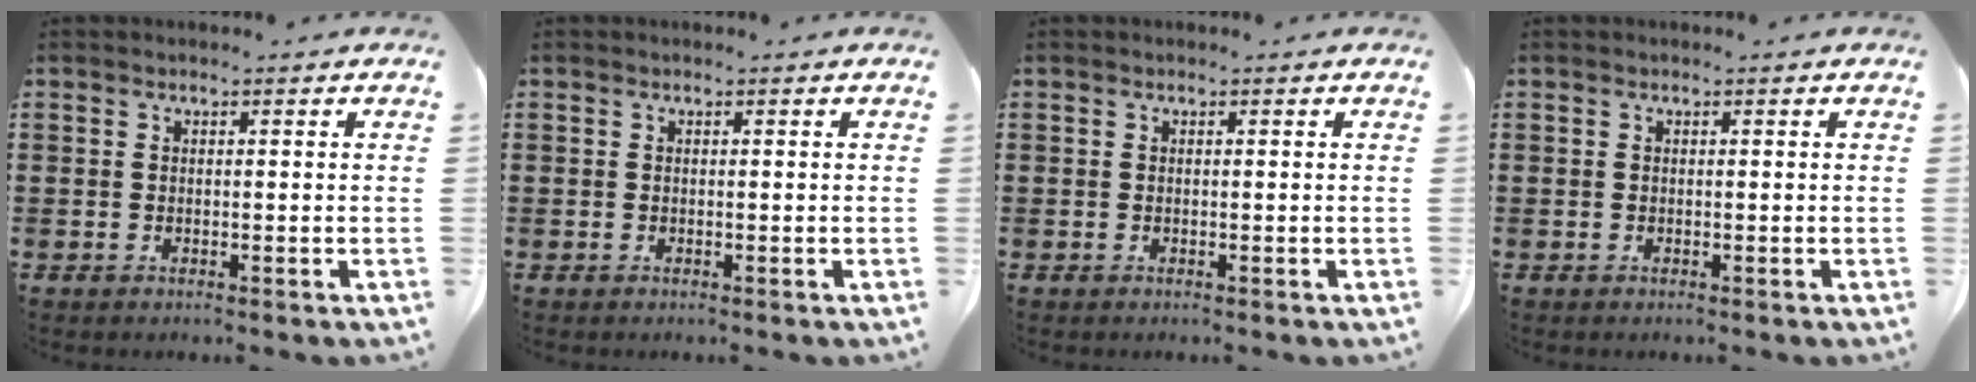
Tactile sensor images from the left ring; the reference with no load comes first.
{"total": 0.0}
{"total": 0.0}
{"total": 0.0}